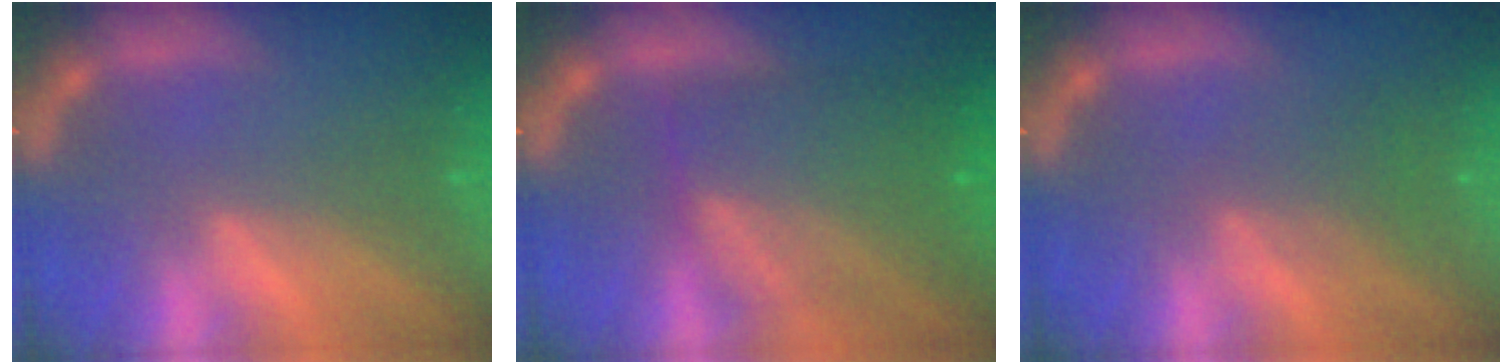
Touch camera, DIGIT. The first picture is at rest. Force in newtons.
{"total": 9.5}
{"total": 2.5}